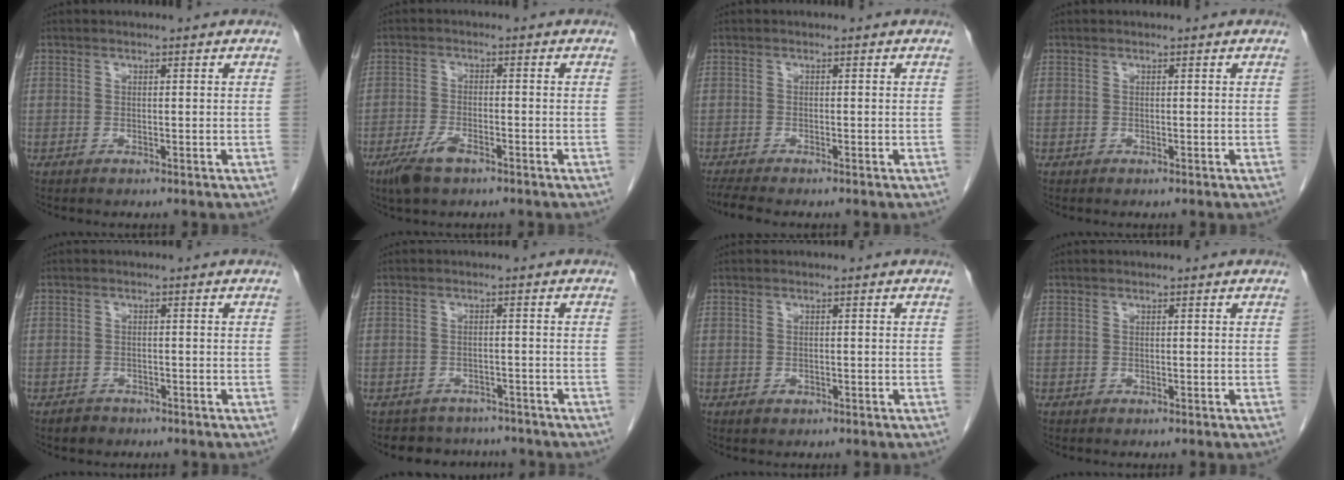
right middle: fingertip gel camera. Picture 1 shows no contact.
{"total": 4.7, "force": [-3.1, 1.4, 3.2], "torque": [-0.074, -0.006, -0.055]}
{"total": 2.7, "force": [-2.4, -0.1, 1.2], "torque": [-0.027, -0.009, -0.043]}
{"total": 0.0}
{"total": 1.7, "force": [-1.3, 1.1, 0.2], "torque": [-0.008, 0.003, -0.021]}
{"total": 5.7, "force": [-5.0, 2.8, 0.0], "torque": [0.010, 0.016, -0.063]}
{"total": 0.8, "force": [-0.4, 0.5, 0.5], "torque": [-0.008, 0.000, -0.003]}
{"total": 0.0}